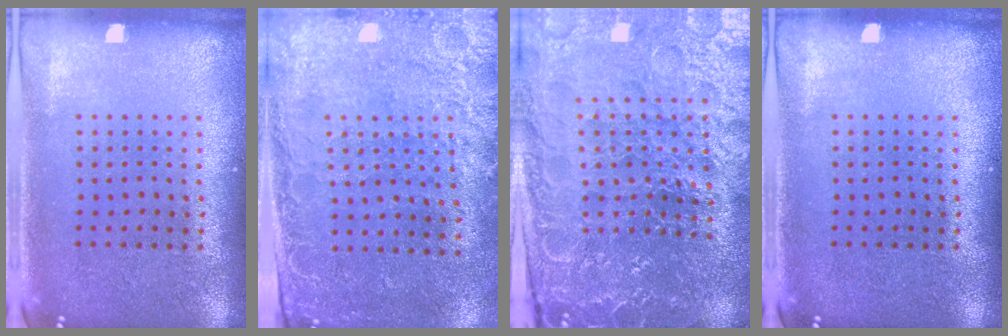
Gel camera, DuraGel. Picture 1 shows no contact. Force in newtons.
{"total": 2.6, "press": 2.3, "slide": 1.3}
{"total": 4.9, "press": 4.7, "slide": 1.4}
{"total": 0.0}